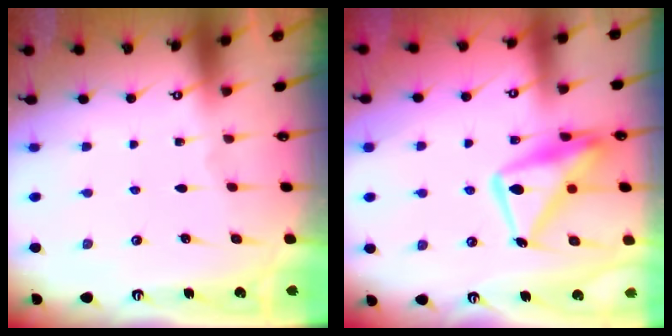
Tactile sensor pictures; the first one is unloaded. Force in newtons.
{"total": 16.5, "press": 16.4, "slide": 1.5}